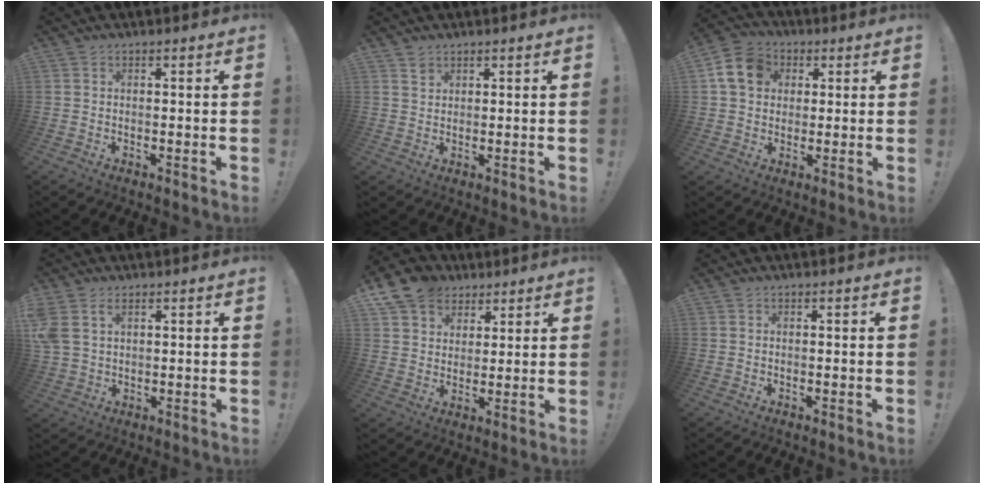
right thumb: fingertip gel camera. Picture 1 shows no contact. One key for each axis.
{"total": 1.8, "fx": 1.5, "fy": 1.0, "fz": 0.5, "tx": 0.003, "ty": -0.012, "tz": 0.025}
{"total": 11.5, "fx": 3.1, "fy": 9.4, "fz": 5.9, "tx": -0.099, "ty": 0.012, "tz": 0.069}
{"total": 5.3, "fx": 2.4, "fy": 3.5, "fz": 3.1, "tx": -0.061, "ty": -0.007, "tz": 0.050}
{"total": 10.7, "fx": 6.0, "fy": 8.3, "fz": 2.9, "tx": -0.049, "ty": -0.033, "tz": 0.121}
{"total": 0.0}